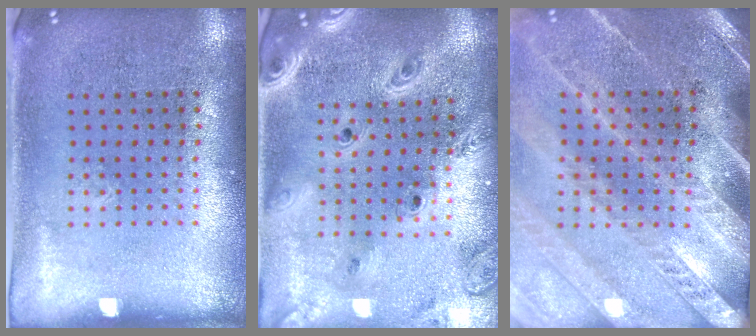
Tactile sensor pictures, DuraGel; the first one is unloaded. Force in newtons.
{"total": 3.3, "press": 2.7, "slide": 1.8}
{"total": 3.4, "press": 2.9, "slide": 1.7}